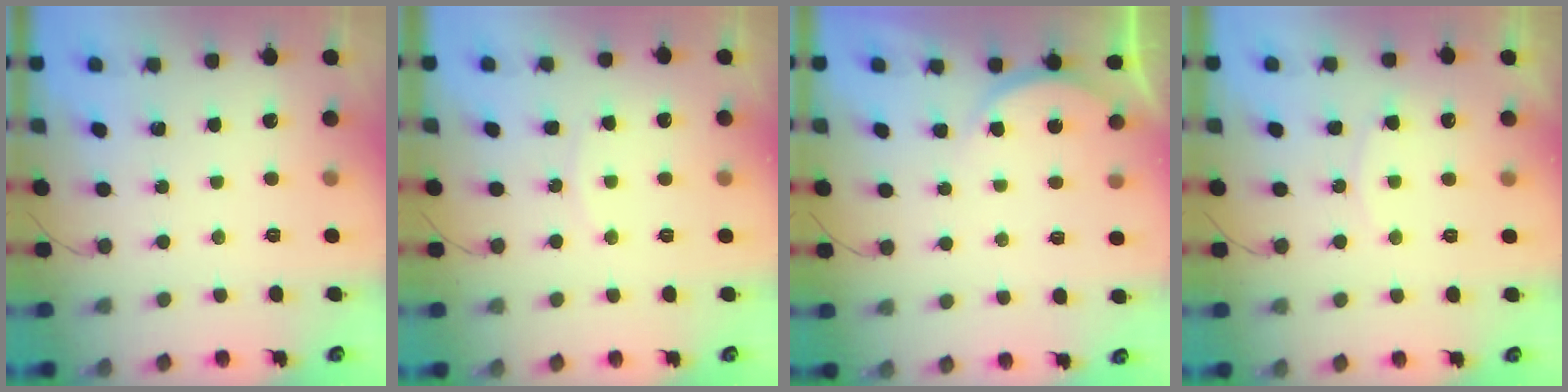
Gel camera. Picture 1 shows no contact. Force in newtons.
{"total": 6.7, "press": 6.7, "slide": 0.5}
{"total": 4.1, "press": 4.1, "slide": 0.5}
{"total": 6.5, "press": 6.5, "slide": 0.7}